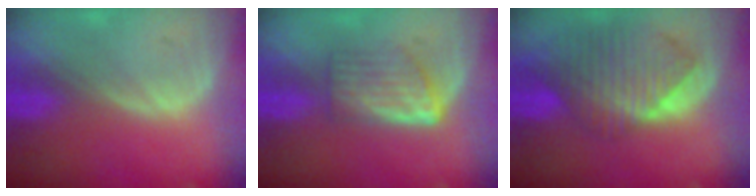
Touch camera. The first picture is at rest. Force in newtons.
{"total": 5.9, "press": 5.3, "slide": 2.6}
{"total": 10.2, "press": 8.8, "slide": 5.1}